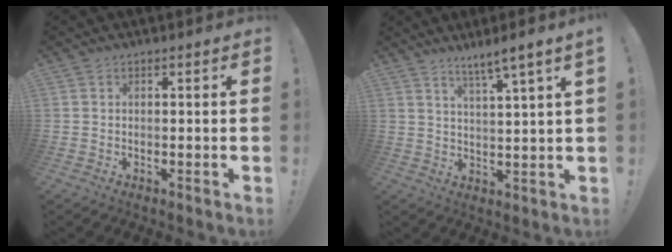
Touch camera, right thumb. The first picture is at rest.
{"total": 5.9, "force": [4.2, -1.3, 4.0], "torque": [-0.055, -0.034, 0.063]}